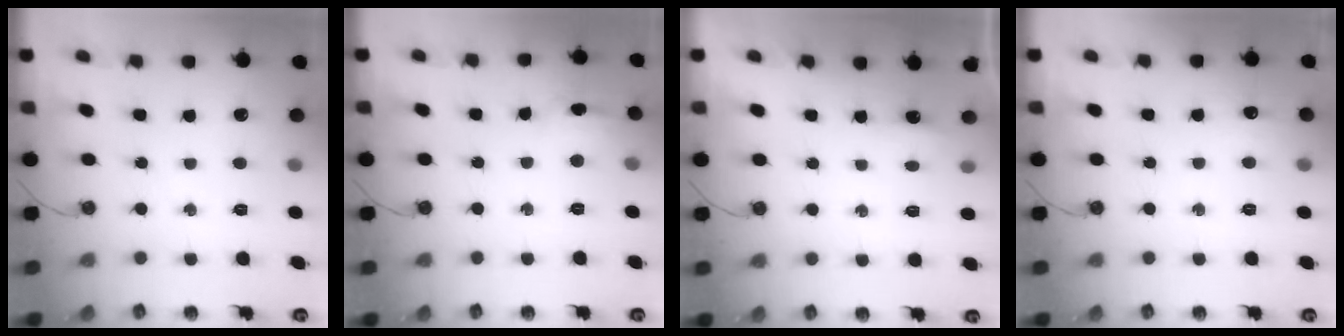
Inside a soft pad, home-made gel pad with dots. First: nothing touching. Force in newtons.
{"total": 6.9, "press": 6.8, "slide": 1.0}
{"total": 5.2, "press": 1.8, "slide": 4.9}
{"total": 4.9, "press": 4.8, "slide": 1.0}